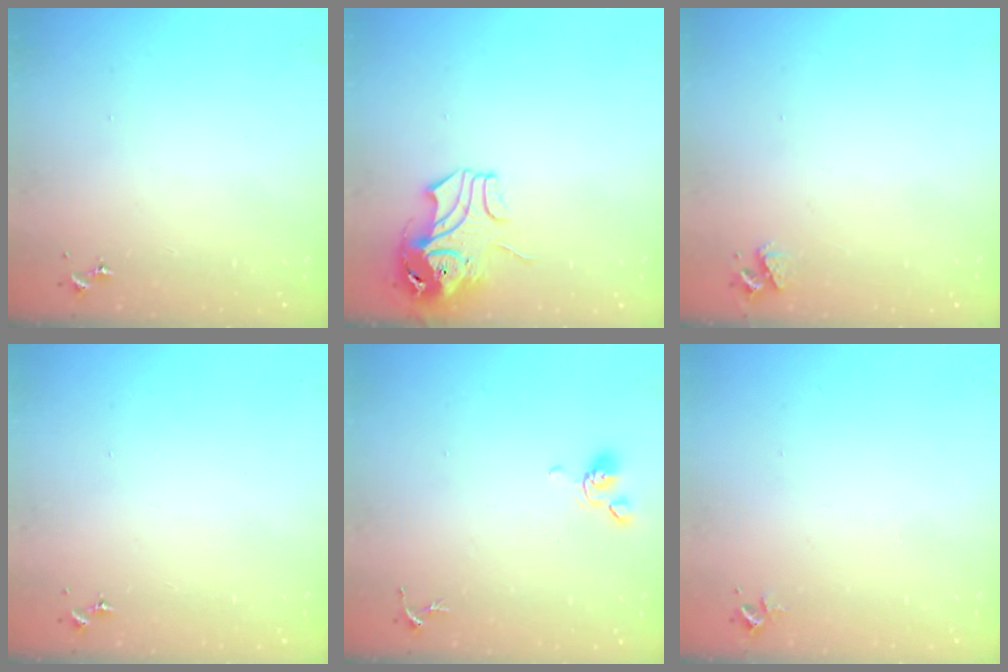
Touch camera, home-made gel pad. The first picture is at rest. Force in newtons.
{"total": 9.5, "press": 9.4, "slide": 1.2}
{"total": 3.3, "press": 3.3, "slide": 0.5}
{"total": 0.0}
{"total": 6.0, "press": 5.9, "slide": 1.2}
{"total": 2.4, "press": 2.4, "slide": 0.3}